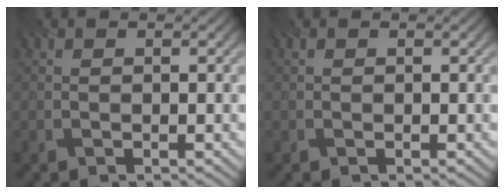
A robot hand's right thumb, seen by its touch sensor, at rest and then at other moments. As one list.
[{"total": 0.0}]